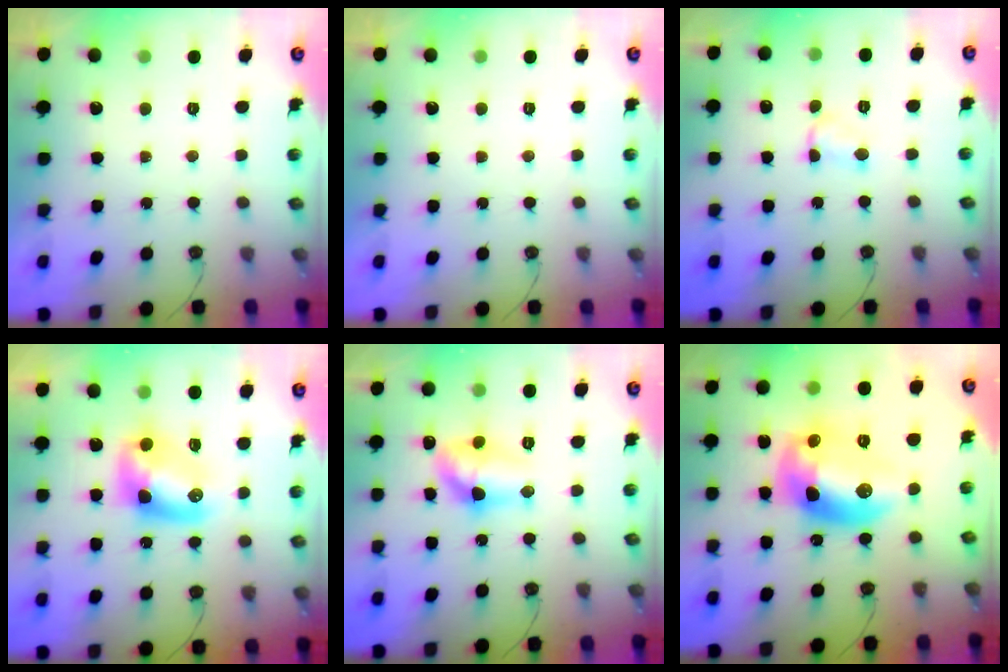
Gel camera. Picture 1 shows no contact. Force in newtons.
{"total": 0.0}
{"total": 3.5, "press": 3.5, "slide": 0.4}
{"total": 10.2, "press": 10.2, "slide": 0.7}
{"total": 12.0, "press": 12.0, "slide": 1.0}
{"total": 16.3, "press": 16.3, "slide": 1.4}